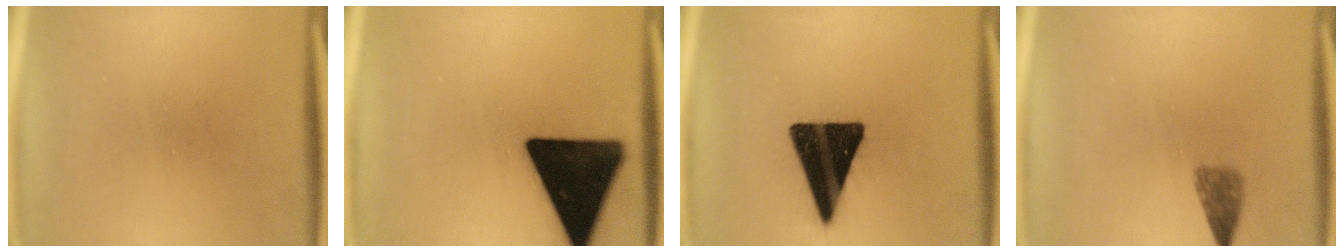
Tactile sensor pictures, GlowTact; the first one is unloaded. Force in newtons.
{"total": 19.8}
{"total": 17.9}
{"total": 2.4}